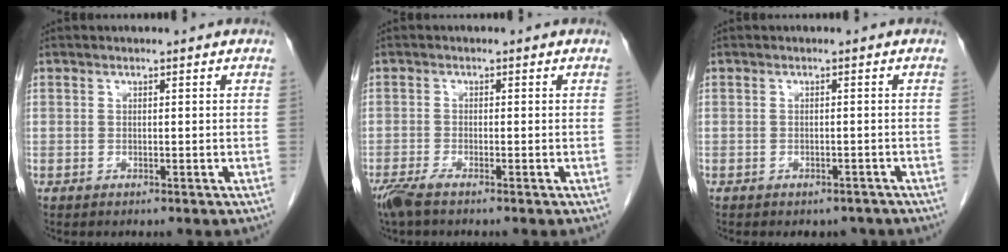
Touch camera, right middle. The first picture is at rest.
{"total": 3.2, "force": [-2.4, 0.4, 2.0], "torque": [-0.043, -0.008, -0.049]}
{"total": 3.1, "force": [-2.6, 1.5, 0.6], "torque": [-0.002, 0.003, -0.033]}